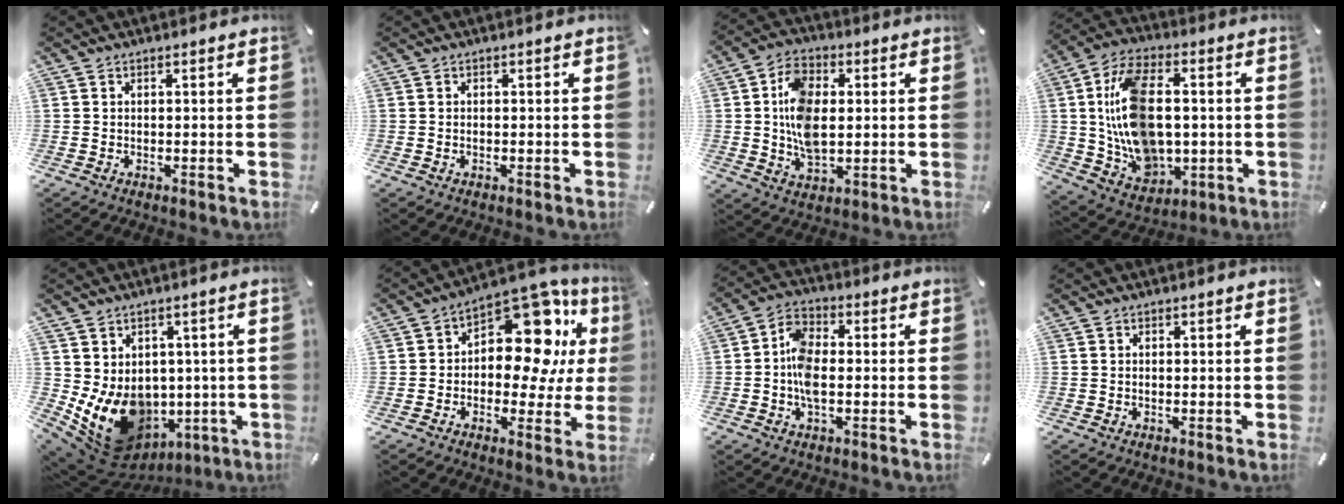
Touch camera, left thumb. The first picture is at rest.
{"total": 0.5, "force": [-0.1, 0.4, 0.4], "torque": [-0.008, 0.001, -0.003]}
{"total": 11.6, "force": [0.8, 7.5, 8.8], "torque": [-0.175, 0.007, 0.014]}
{"total": 17.7, "force": [0.7, 12.2, 12.8], "torque": [-0.273, 0.006, 0.013]}
{"total": 12.8, "force": [-1.6, 10.8, 6.6], "torque": [-0.119, -0.019, -0.014]}
{"total": 16.5, "force": [4.8, 9.8, 12.4], "torque": [-0.167, -0.036, 0.078]}
{"total": 7.2, "force": [-1.4, 4.1, 5.8], "torque": [-0.117, 0.009, -0.026]}
{"total": 0.0}